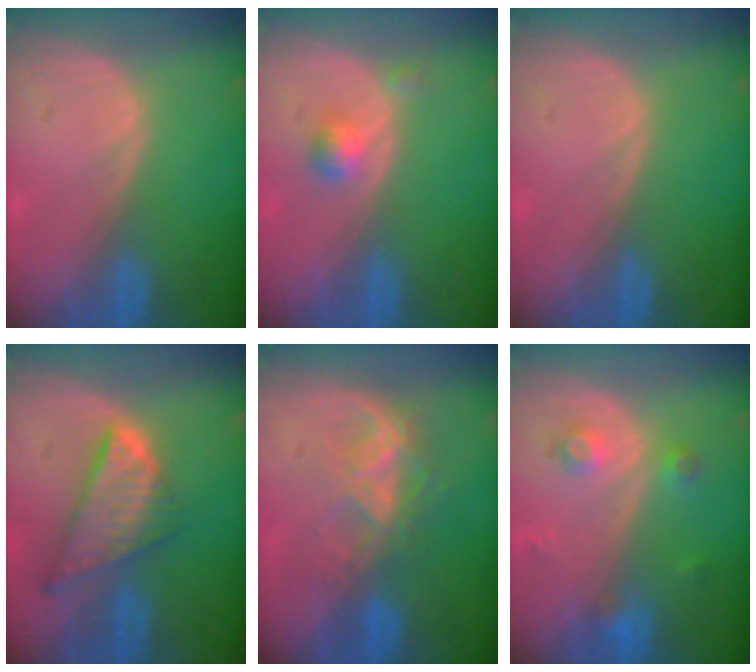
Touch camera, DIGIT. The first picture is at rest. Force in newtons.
{"total": 2.4, "press": 2.1, "slide": 1.1}
{"total": 0.0}
{"total": 8.7, "press": 7.4, "slide": 4.5}
{"total": 6.8, "press": 6.0, "slide": 3.2}
{"total": 3.7, "press": 3.2, "slide": 1.8}